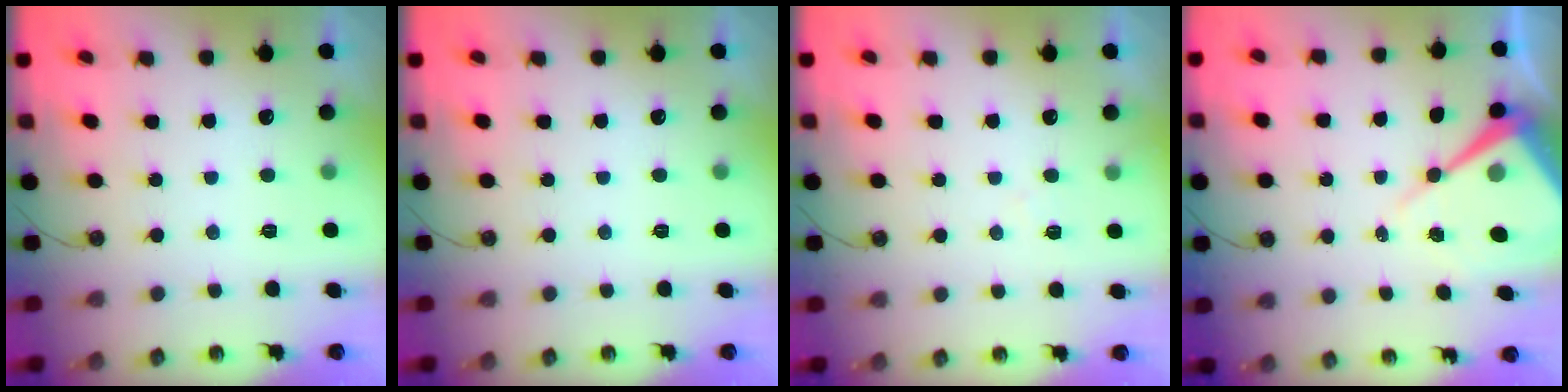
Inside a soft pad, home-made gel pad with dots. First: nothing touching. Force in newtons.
{"total": 0.0}
{"total": 3.5, "press": 3.5, "slide": 0.6}
{"total": 11.6, "press": 11.5, "slide": 0.8}